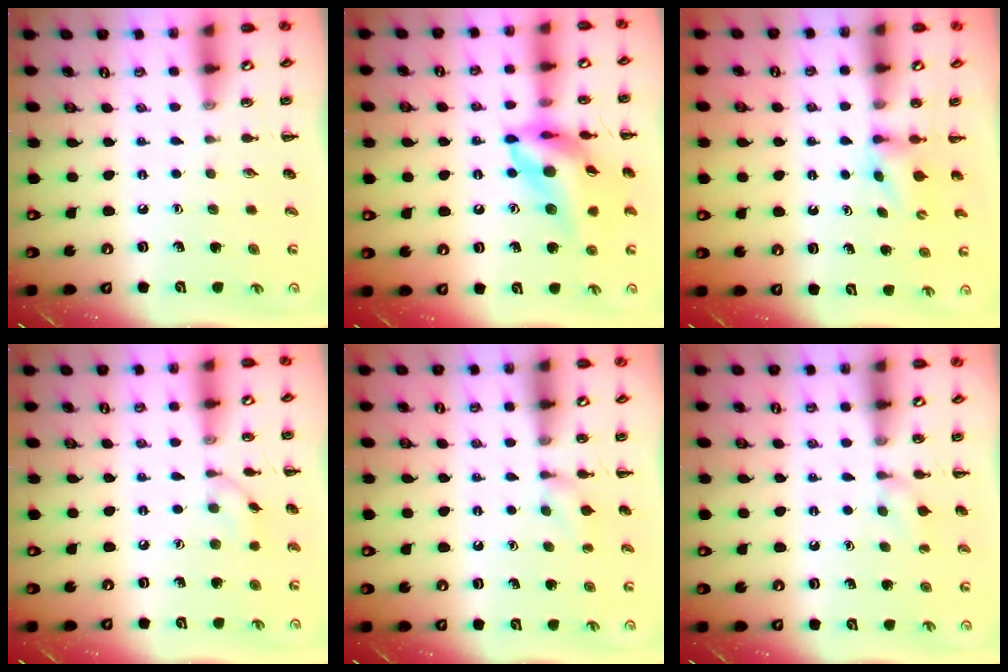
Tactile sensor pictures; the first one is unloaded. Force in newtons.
{"total": 17.3, "press": 16.9, "slide": 3.7}
{"total": 3.6, "press": 3.3, "slide": 1.3}
{"total": 5.8, "press": 5.8, "slide": 0.6}
{"total": 3.6, "press": 3.3, "slide": 1.4}
{"total": 5.5, "press": 5.2, "slide": 1.7}